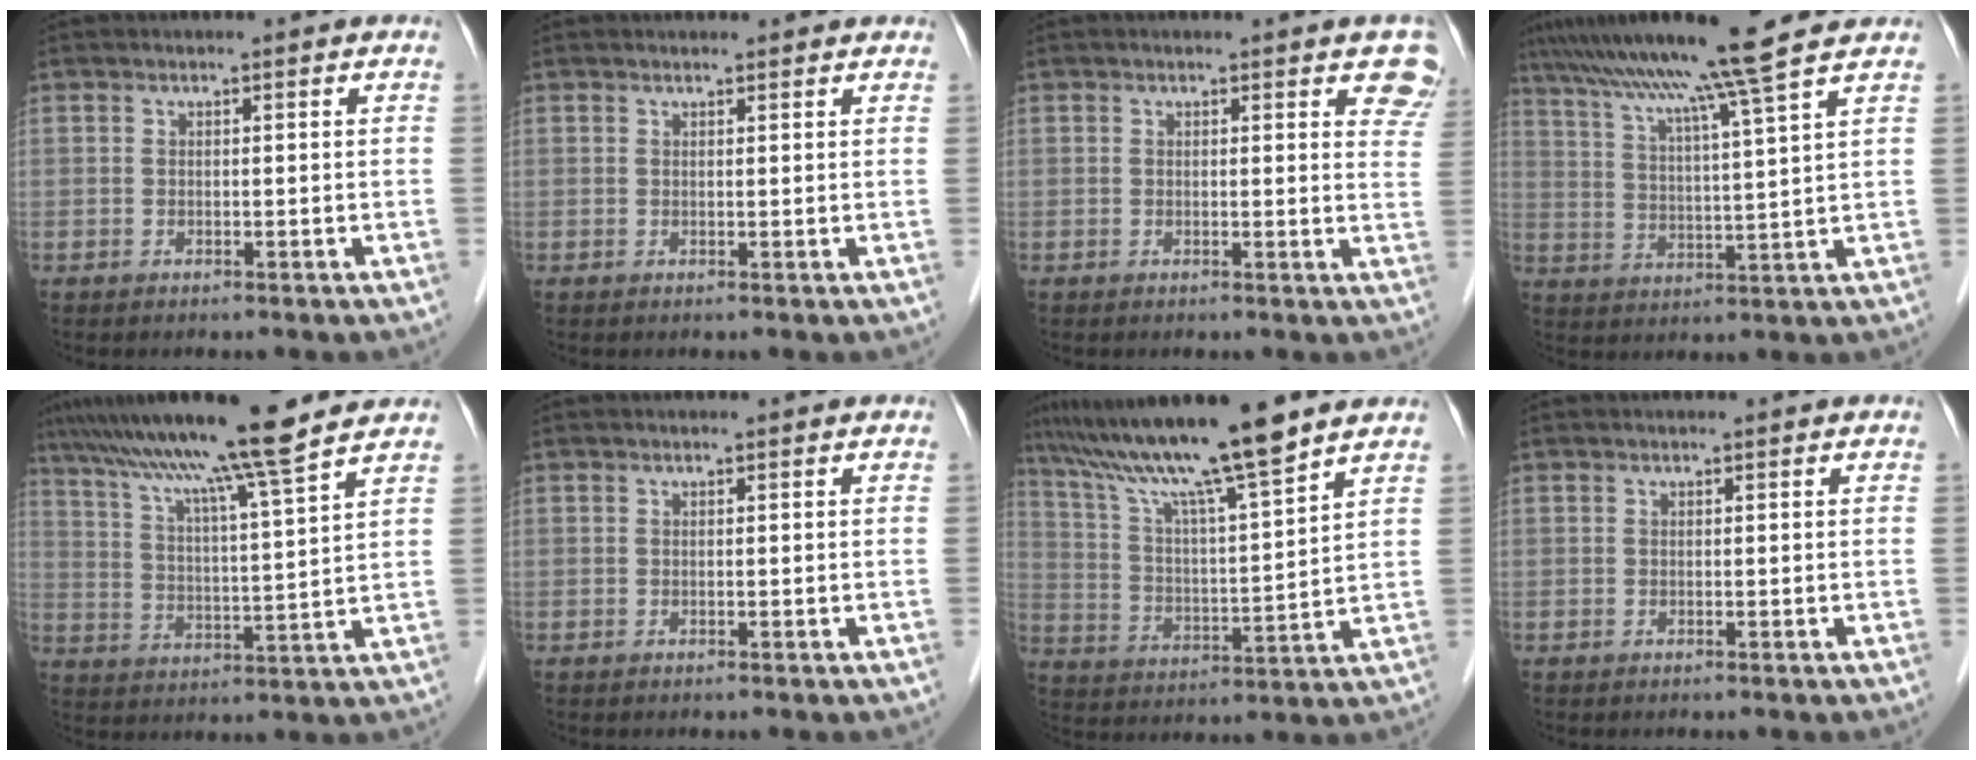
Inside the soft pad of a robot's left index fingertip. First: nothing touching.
{"total": 3.2, "force": [3.0, 0.8, 0.8], "torque": [-0.012, 0.018, 0.033]}
{"total": 5.5, "force": [4.2, 1.7, 3.2], "torque": [-0.018, -0.011, 0.028]}
{"total": 13.4, "force": [10.8, -2.7, 7.5], "torque": [-0.126, 0.001, 0.165]}
{"total": 15.8, "force": [12.9, -1.3, 9.1], "torque": [-0.155, 0.019, 0.197]}
{"total": 0.0}
{"total": 16.0, "force": [13.0, -0.7, 9.4], "torque": [-0.165, 0.011, 0.224]}
{"total": 0.0}